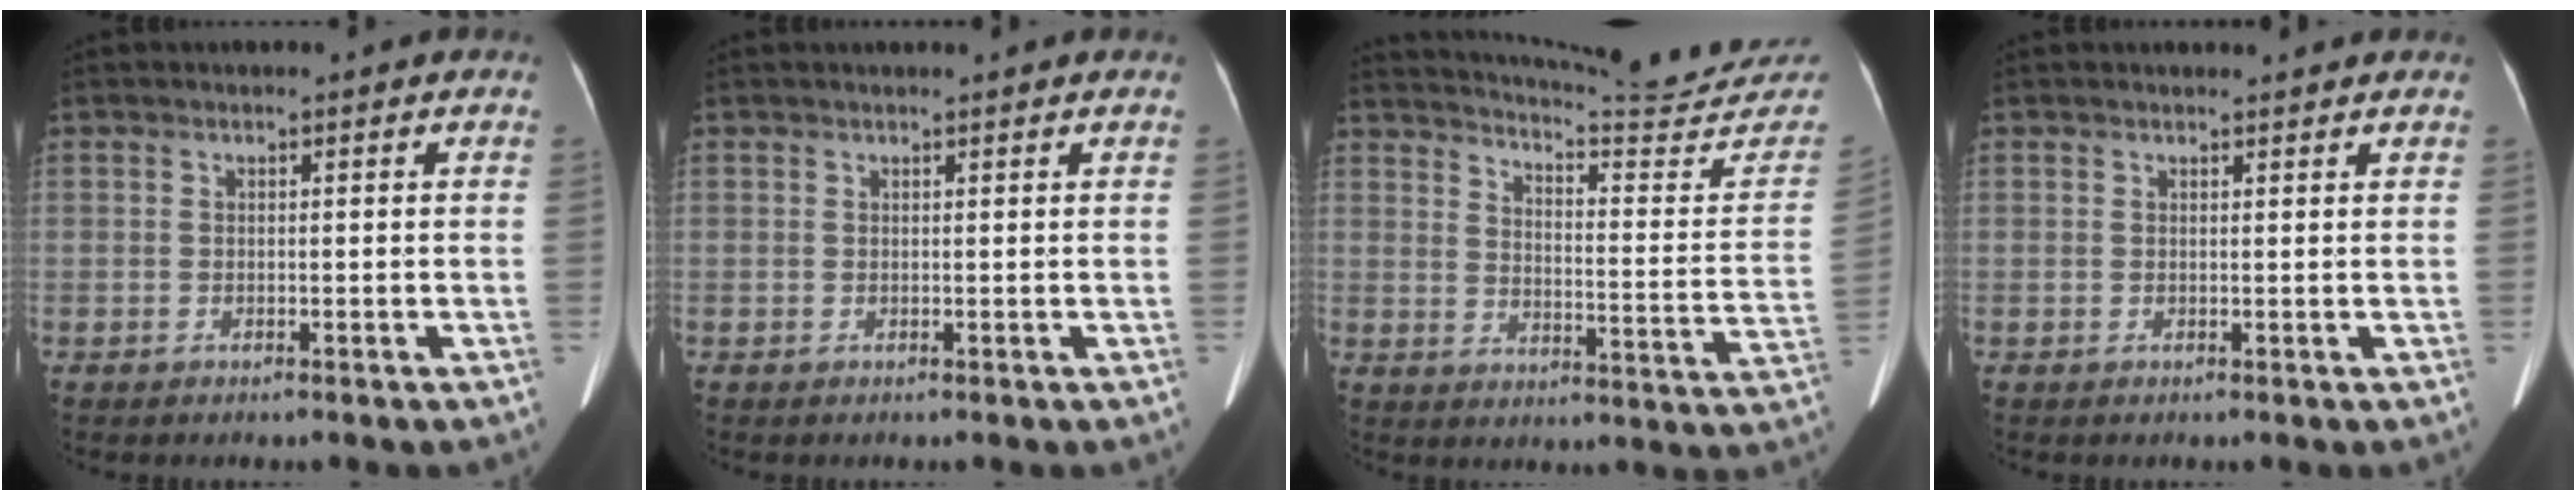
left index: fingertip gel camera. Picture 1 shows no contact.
{"total": 1.9, "force": [1.8, -0.1, 0.7], "torque": [-0.010, 0.016, 0.023]}
{"total": 23.6, "force": [22.8, -0.5, 6.3], "torque": [-0.105, -0.123, 0.277]}
{"total": 2.4, "force": [2.3, 0.3, 0.5], "torque": [-0.011, 0.008, 0.026]}